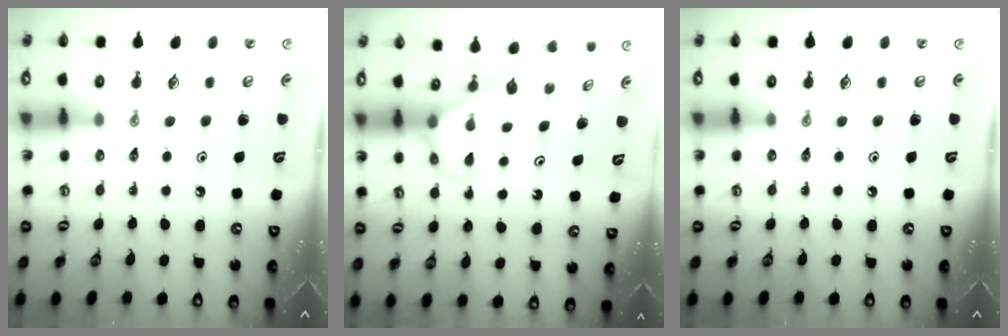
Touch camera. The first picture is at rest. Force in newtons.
{"total": 3.2, "press": 3.2, "slide": 0.2}
{"total": 0.0}